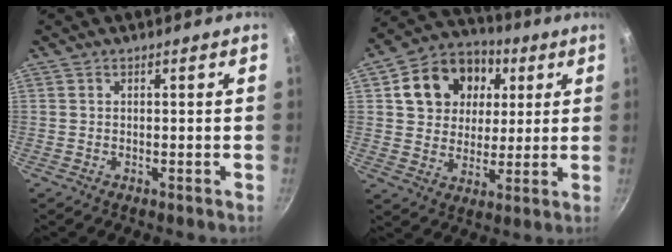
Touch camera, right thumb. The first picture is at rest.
{"total": 15.7, "force": [4.7, 12.8, 7.8], "torque": [-0.114, 0.011, 0.072]}